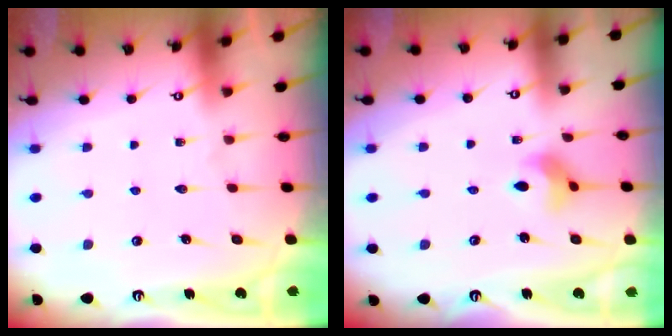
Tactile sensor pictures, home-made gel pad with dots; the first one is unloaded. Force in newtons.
{"total": 5.5, "press": 5.5, "slide": 0.7}